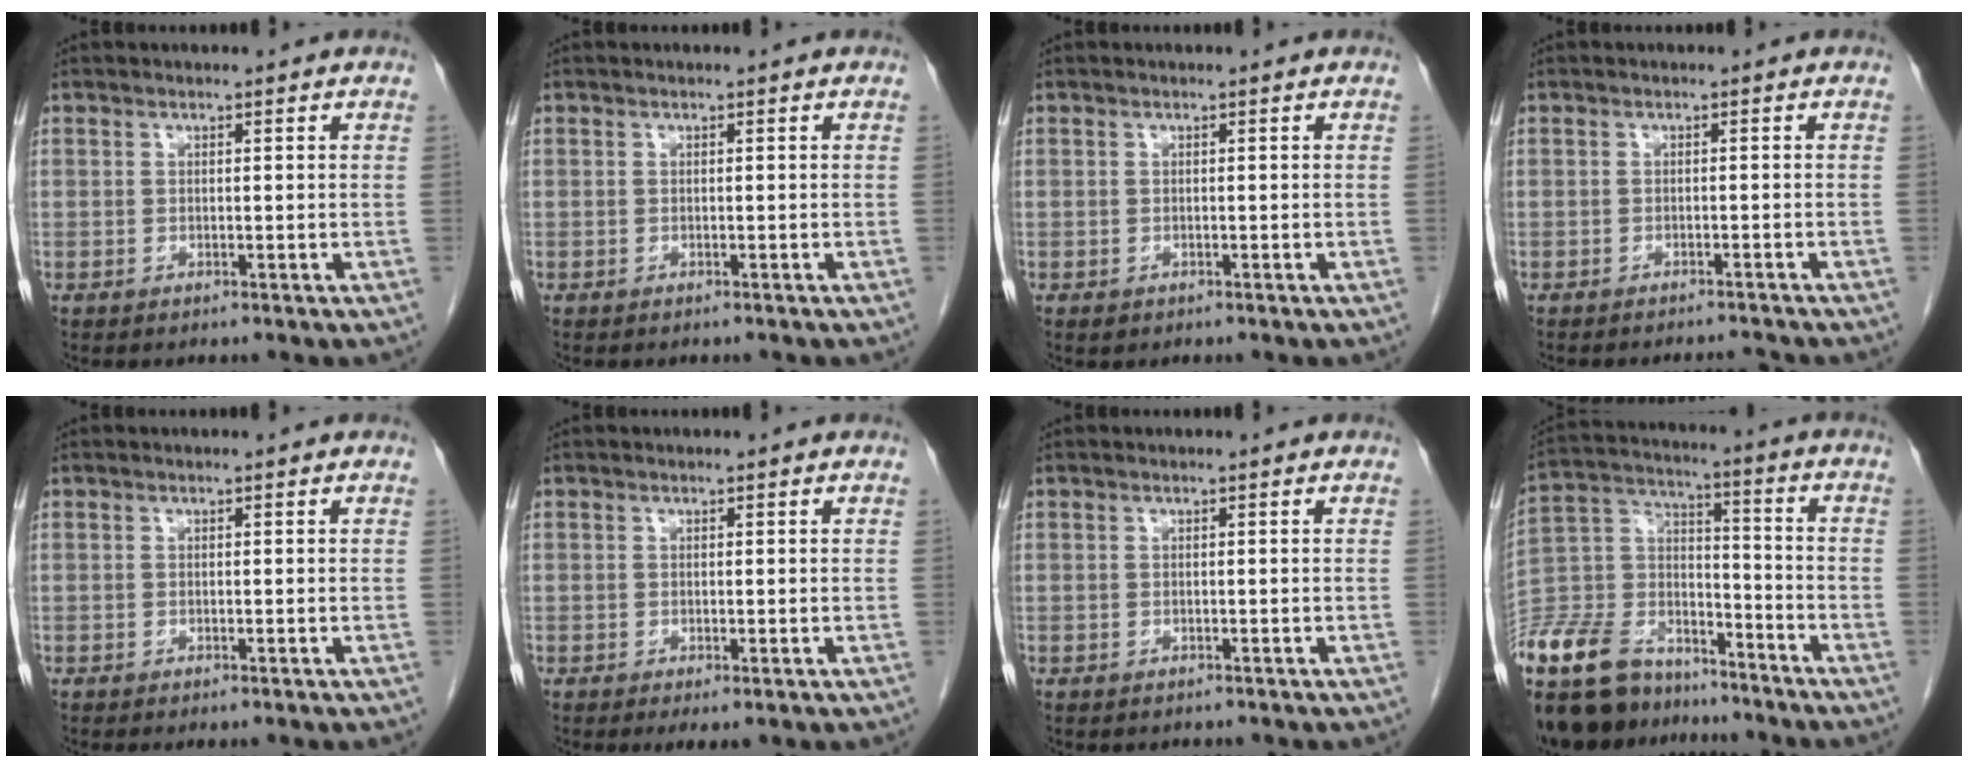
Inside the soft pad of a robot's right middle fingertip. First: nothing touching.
{"total": 0.9, "force": [-0.9, 0.3, 0.2], "torque": [-0.007, -0.001, -0.014]}
{"total": 0.6, "force": [-0.3, 0.4, 0.2], "torque": [-0.006, 0.001, -0.002]}
{"total": 3.0, "force": [-3.0, -0.4, 0.2], "torque": [0.000, -0.008, -0.042]}
{"total": 0.8, "force": [-0.7, 0.0, 0.4], "torque": [-0.012, -0.005, -0.009]}
{"total": 1.4, "force": [-0.7, 0.4, 1.2], "torque": [-0.021, -0.007, -0.005]}
{"total": 0.6, "force": [-0.6, 0.2, 0.1], "torque": [-0.014, -0.003, -0.010]}
{"total": 22.5, "force": [-18.4, 9.4, 8.9], "torque": [-0.242, -0.009, -0.323]}